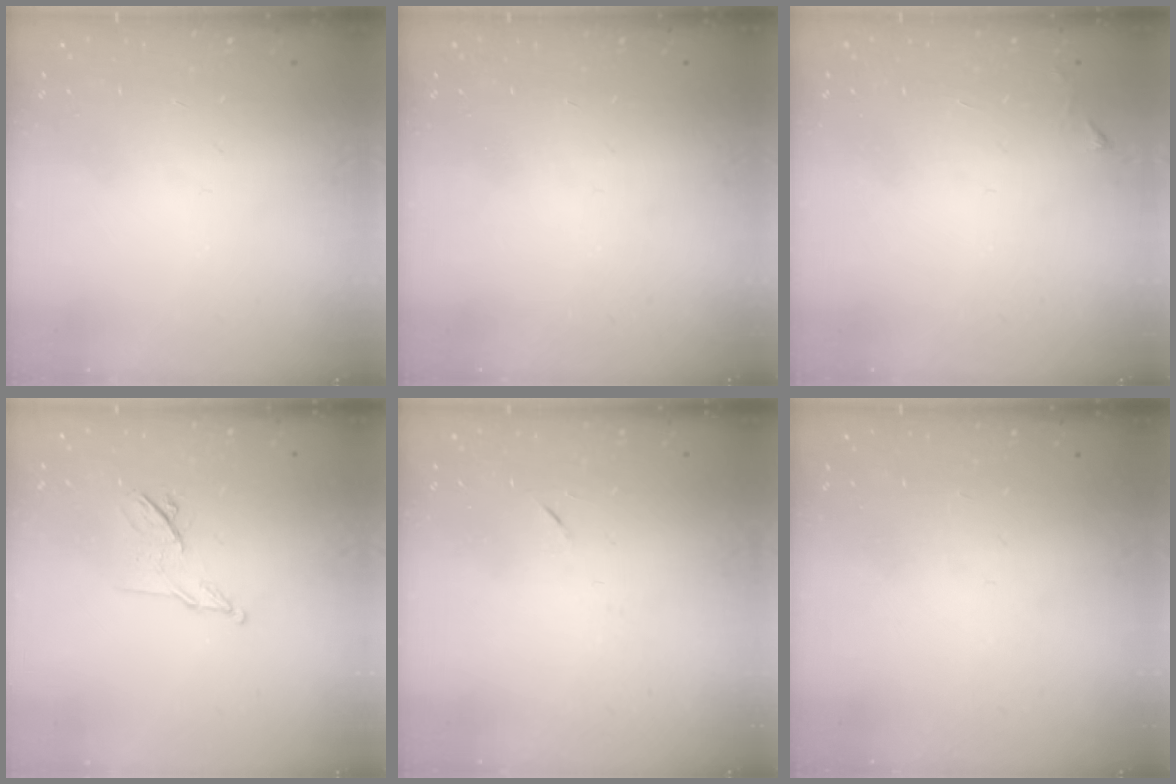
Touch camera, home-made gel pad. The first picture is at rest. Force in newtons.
{"total": 0.0}
{"total": 2.3, "press": 2.3, "slide": 0.4}
{"total": 8.1, "press": 8.0, "slide": 1.3}
{"total": 3.8, "press": 3.7, "slide": 1.1}
{"total": 0.0}